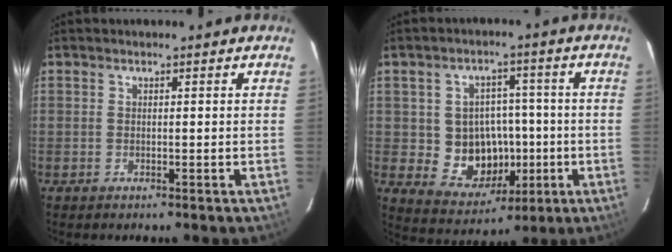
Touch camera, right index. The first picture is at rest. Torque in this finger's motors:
{"motor_torque": [0.40, -0.14, 0.14, 0.03]}